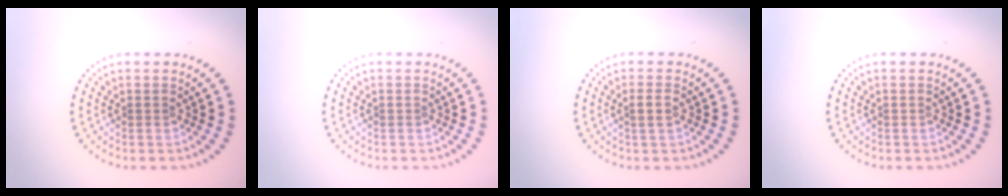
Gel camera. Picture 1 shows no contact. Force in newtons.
{"total": 0.0}
{"total": 1.1, "press": 1.0, "slide": 0.5}
{"total": 0.0}